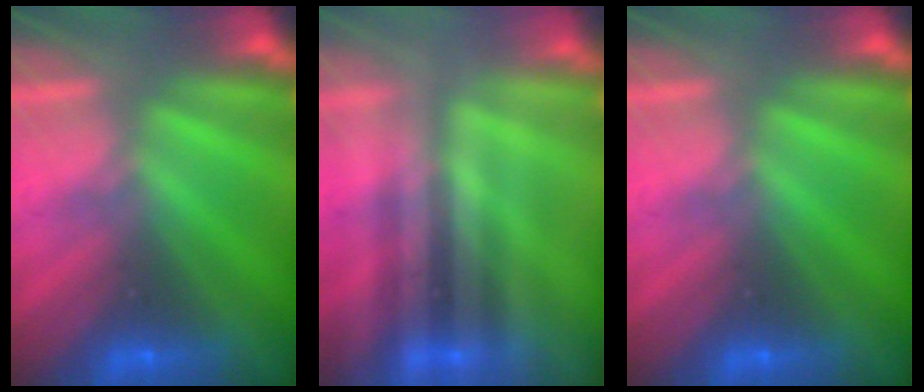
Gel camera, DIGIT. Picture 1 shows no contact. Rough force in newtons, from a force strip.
{"total": 2.1}
{"total": 0.0}